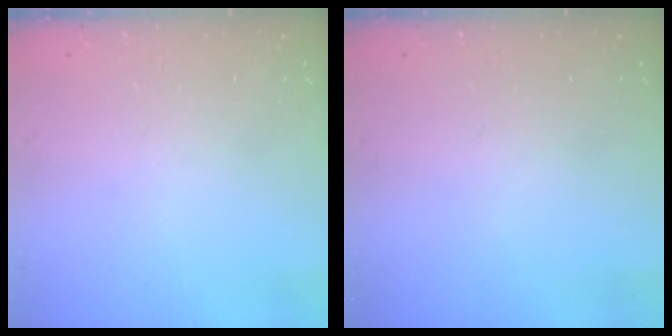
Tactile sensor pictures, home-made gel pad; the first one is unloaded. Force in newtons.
{"total": 0.0}